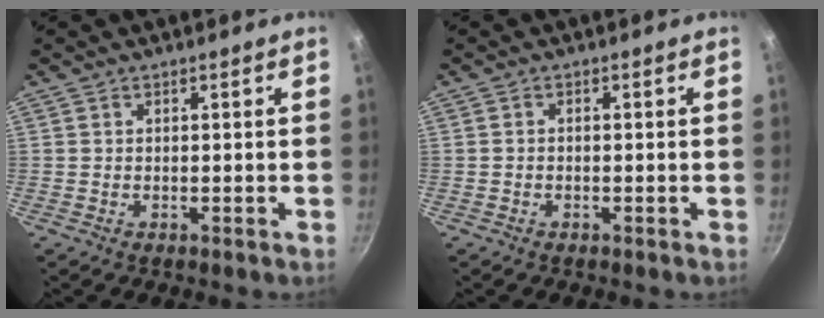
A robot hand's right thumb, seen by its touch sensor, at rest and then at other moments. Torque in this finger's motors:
{"motor_torque": [-0.32, 0.15, -0.28, -0.11, -0.03]}